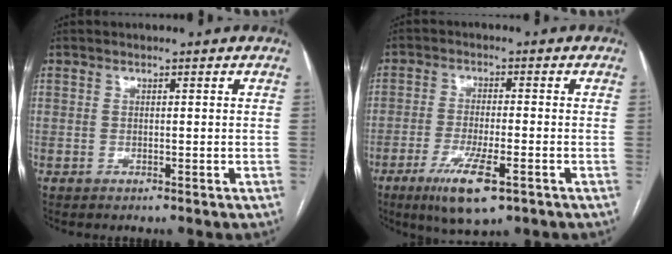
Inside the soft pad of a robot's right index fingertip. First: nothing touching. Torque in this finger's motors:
{"motor_torque": [1.29, 0.06, 0.31, 0.11]}